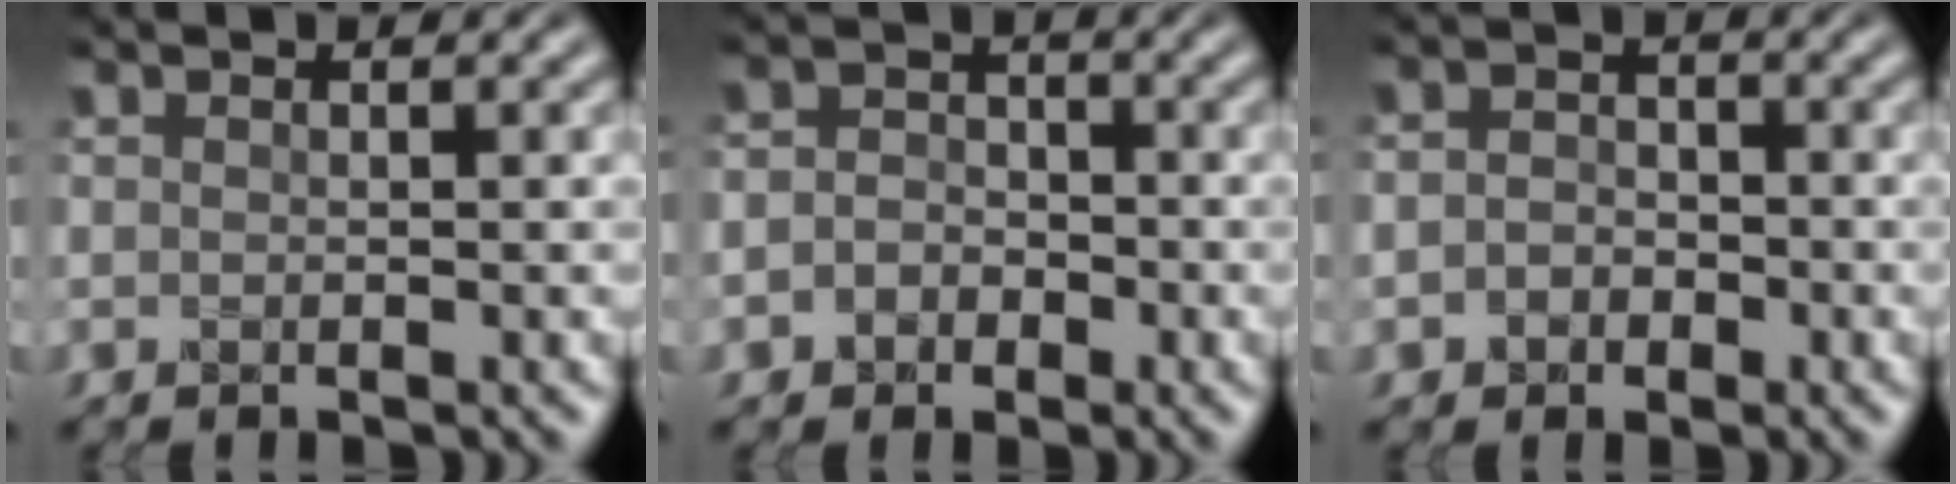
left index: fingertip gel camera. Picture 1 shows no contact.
{"total": 2.3, "force": [-1.0, 1.9, 0.6], "torque": [0.001, 0.007, -0.031]}
{"total": 1.9, "force": [-0.8, 1.6, 0.6], "torque": [-0.012, 0.004, -0.020]}